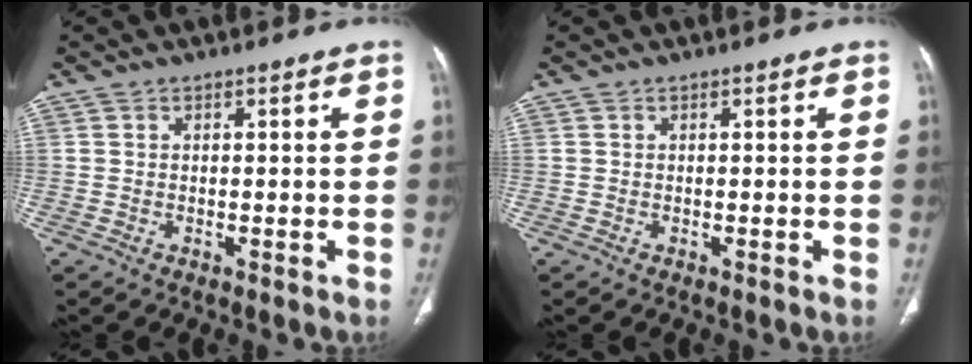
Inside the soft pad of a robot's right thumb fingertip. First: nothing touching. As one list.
[{"total": 0.0}]